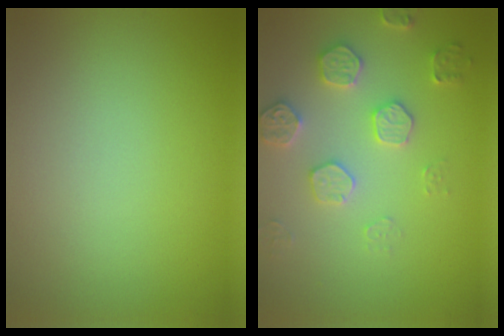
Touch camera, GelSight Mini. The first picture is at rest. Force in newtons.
{"total": 3.6, "press": 3.5, "slide": 0.8}